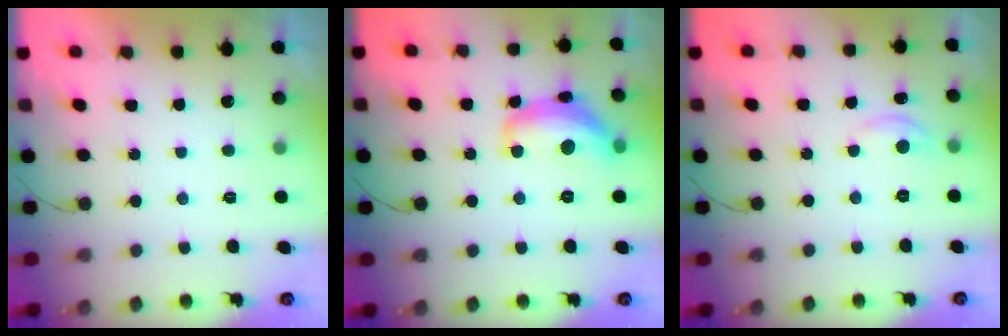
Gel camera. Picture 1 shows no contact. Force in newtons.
{"total": 14.1, "press": 14.0, "slide": 0.9}
{"total": 2.9, "press": 2.8, "slide": 0.3}